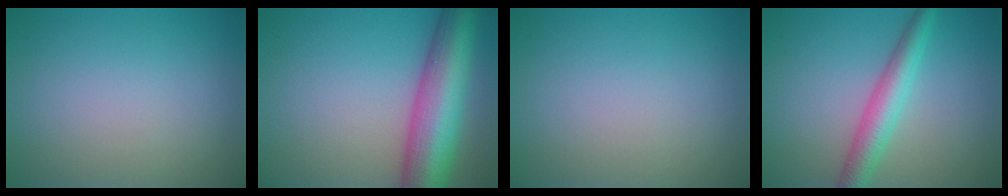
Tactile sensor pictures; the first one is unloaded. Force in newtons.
{"total": 10.8, "press": 10.8, "slide": 0.1}
{"total": 0.0}
{"total": 3.9, "press": 3.9, "slide": 0.1}